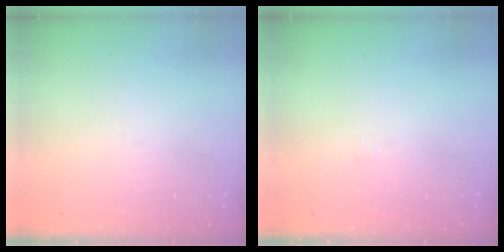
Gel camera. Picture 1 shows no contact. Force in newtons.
{"total": 3.9, "press": 3.8, "slide": 0.5}